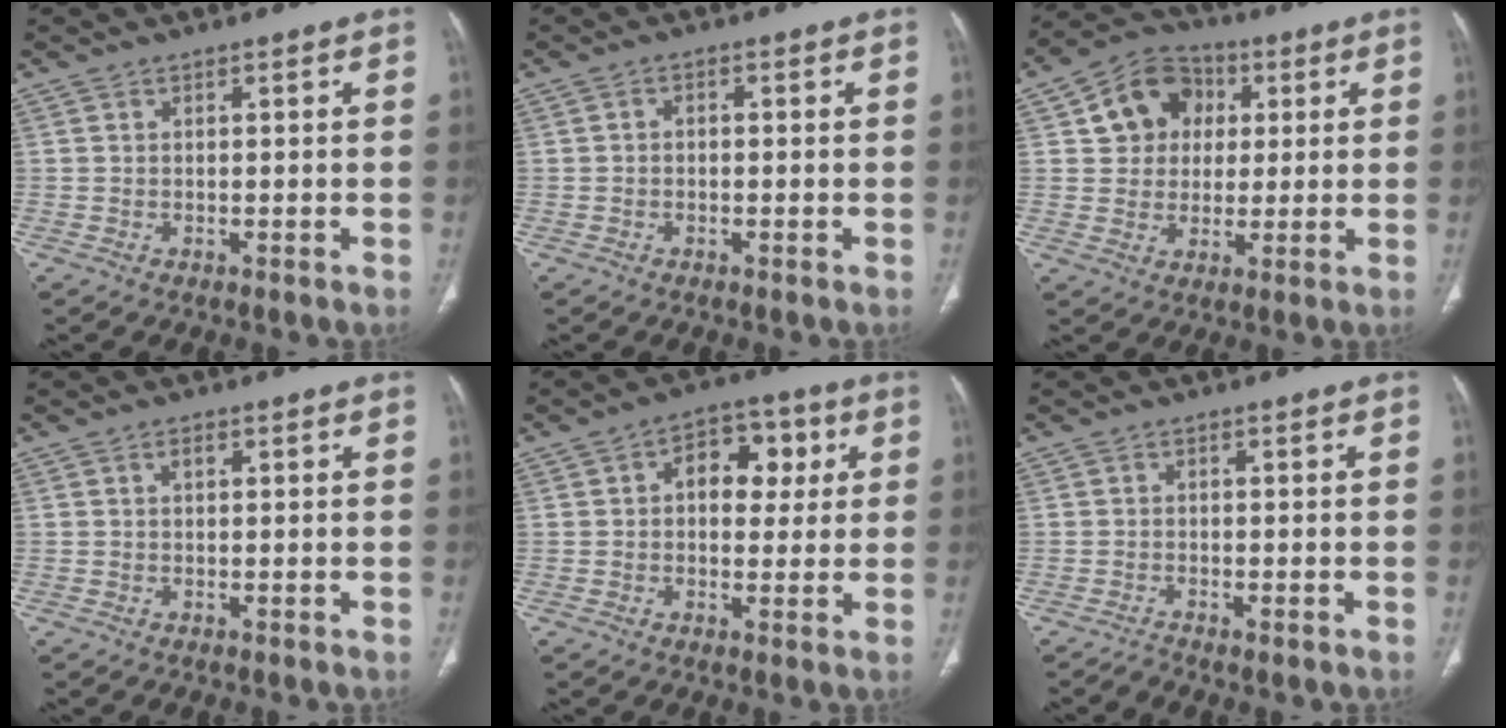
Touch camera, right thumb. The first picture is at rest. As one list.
[{"total": 1.1, "force": [-0.2, 0.8, 0.7], "torque": [-0.006, 0.004, -0.007]}, {"total": 11.2, "force": [3.0, 9.6, 4.9], "torque": [-0.044, 0.004, 0.043]}, {"total": 1.0, "force": [0.3, 0.7, 0.7], "torque": [-0.002, 0.005, 0.003]}, {"total": 9.6, "force": [2.2, 6.5, 6.7], "torque": [-0.047, 0.016, 0.027]}, {"total": 1.5, "force": [-1.3, 0.3, 0.7], "torque": [-0.017, 0.006, -0.022]}]